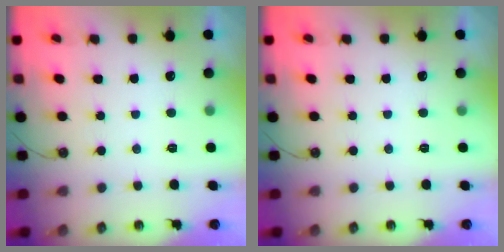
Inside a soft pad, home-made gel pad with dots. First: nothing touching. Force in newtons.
{"total": 0.0}